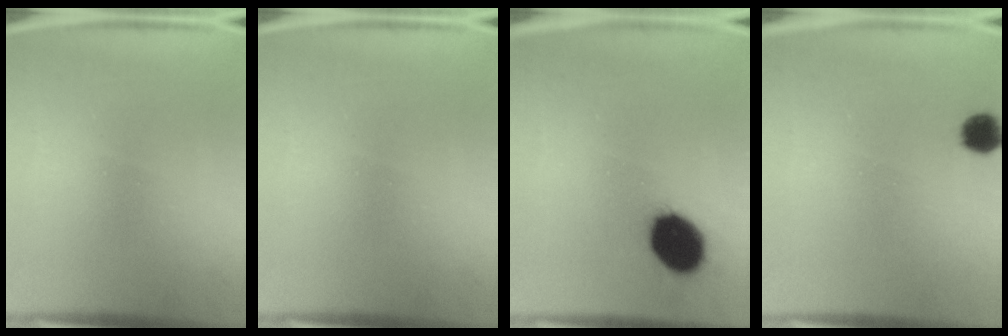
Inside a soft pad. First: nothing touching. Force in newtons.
{"total": 0.0}
{"total": 12.9}
{"total": 3.8}